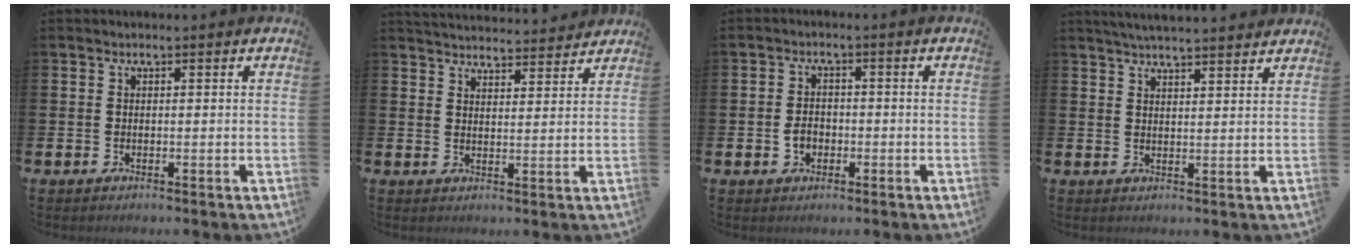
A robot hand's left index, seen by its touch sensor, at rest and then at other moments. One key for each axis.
{"total": 4.3, "fx": 4.3, "fy": 0.4, "fz": 0.1, "tx": -0.009, "ty": -0.028, "tz": 0.077}
{"total": 2.4, "fx": -0.7, "fy": 1.9, "fz": 1.3, "tx": -0.020, "ty": 0.001, "tz": -0.018}
{"total": 3.7, "fx": 3.7, "fy": -0.1, "fz": 0.7, "tx": -0.016, "ty": -0.017, "tz": 0.066}